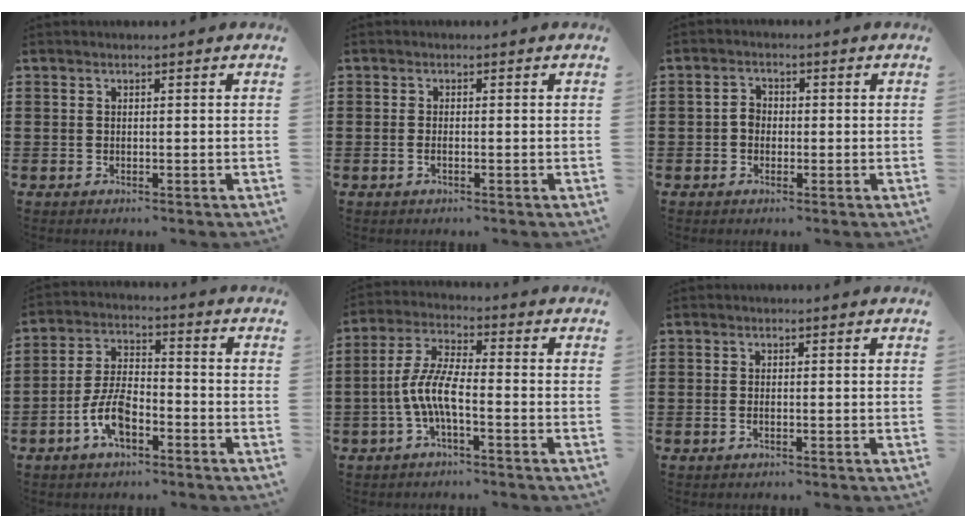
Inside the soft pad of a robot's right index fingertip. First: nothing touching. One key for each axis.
{"total": 0.9, "fx": -0.4, "fy": 0.1, "fz": 0.8, "tx": -0.016, "ty": -0.005, "tz": -0.007}
{"total": 2.1, "fx": -0.4, "fy": 1.6, "fz": 1.3, "tx": -0.027, "ty": 0.006, "tz": -0.010}
{"total": 7.4, "fx": -3.6, "fy": 3.2, "fz": 5.6, "tx": -0.133, "ty": -0.001, "tz": -0.073}
{"total": 6.8, "fx": -2.4, "fy": 1.6, "fz": 6.2, "tx": -0.156, "ty": -0.015, "tz": -0.056}
{"total": 0.6, "fx": -0.3, "fy": 0.0, "fz": 0.5, "tx": -0.011, "ty": -0.005, "tz": -0.005}